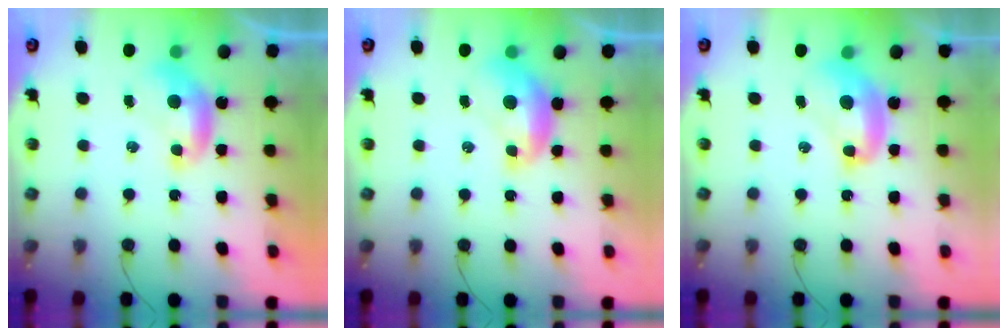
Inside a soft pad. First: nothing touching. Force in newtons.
{"total": 1.6, "press": 1.5, "slide": 0.3}
{"total": 3.5, "press": 3.5, "slide": 0.4}